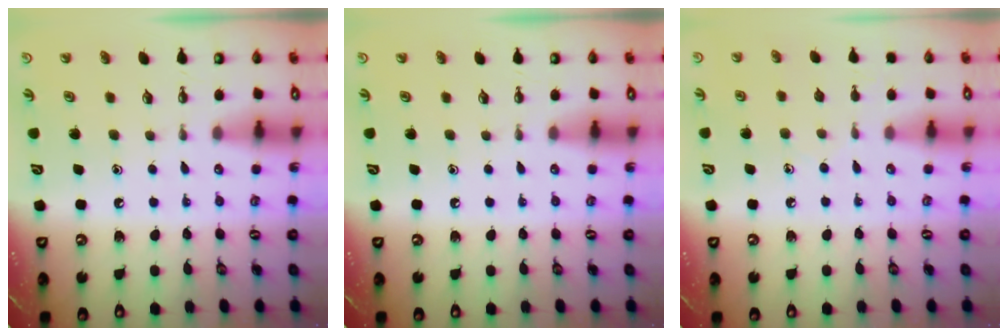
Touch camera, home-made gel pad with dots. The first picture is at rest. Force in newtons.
{"total": 0.0}
{"total": 5.0, "press": 4.9, "slide": 0.5}